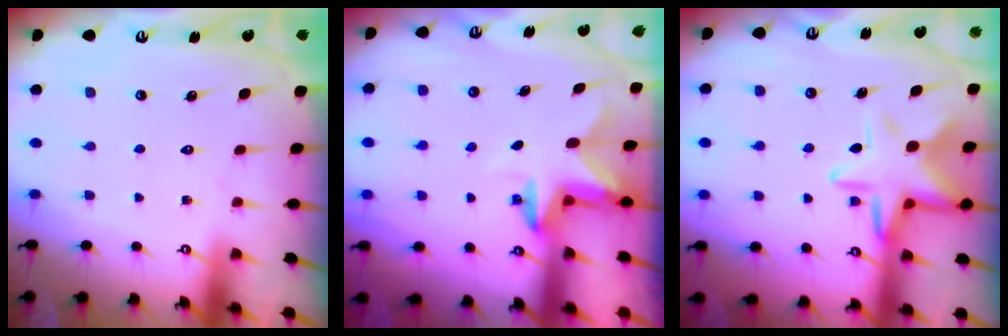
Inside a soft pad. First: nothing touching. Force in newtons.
{"total": 2.8, "press": 2.8, "slide": 0.5}
{"total": 12.3, "press": 12.2, "slide": 1.3}